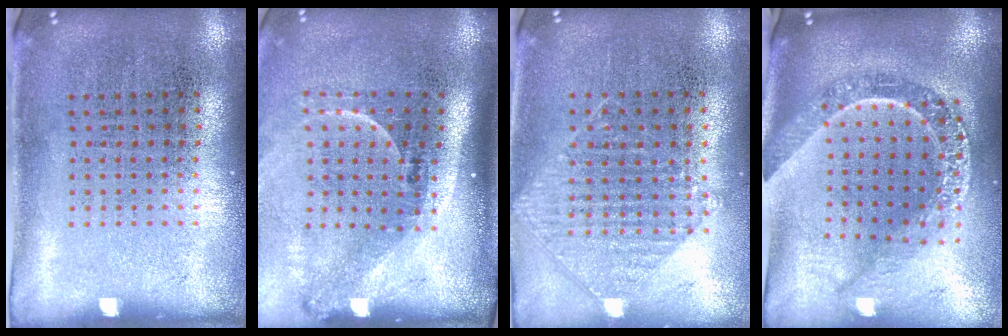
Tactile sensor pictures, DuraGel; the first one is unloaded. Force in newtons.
{"total": 2.2, "press": 1.6, "slide": 1.6}
{"total": 0.9, "press": 0.9, "slide": 0.1}
{"total": 2.5, "press": 2.1, "slide": 1.4}